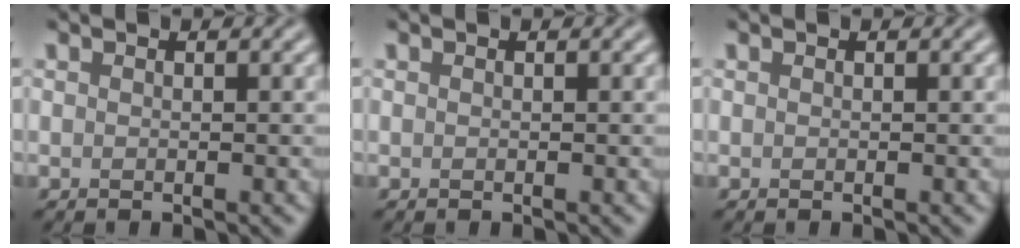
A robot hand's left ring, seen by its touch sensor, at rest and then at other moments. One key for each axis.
{"total": 0.0}
{"total": 0.0}